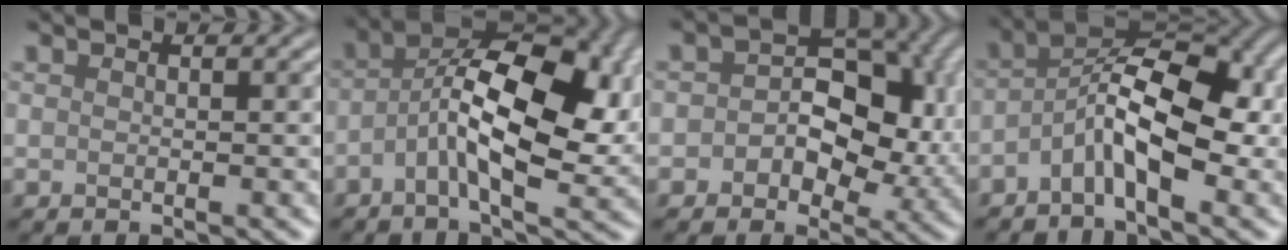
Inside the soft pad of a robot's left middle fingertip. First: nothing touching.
{"total": 11.0, "force": [-0.4, 4.6, 9.9], "torque": [-0.172, 0.013, -0.014]}
{"total": 8.6, "force": [0.1, 5.9, 6.3], "torque": [-0.067, 0.006, -0.008]}
{"total": 6.9, "force": [-1.9, 2.4, 6.2], "torque": [-0.101, 0.018, -0.044]}